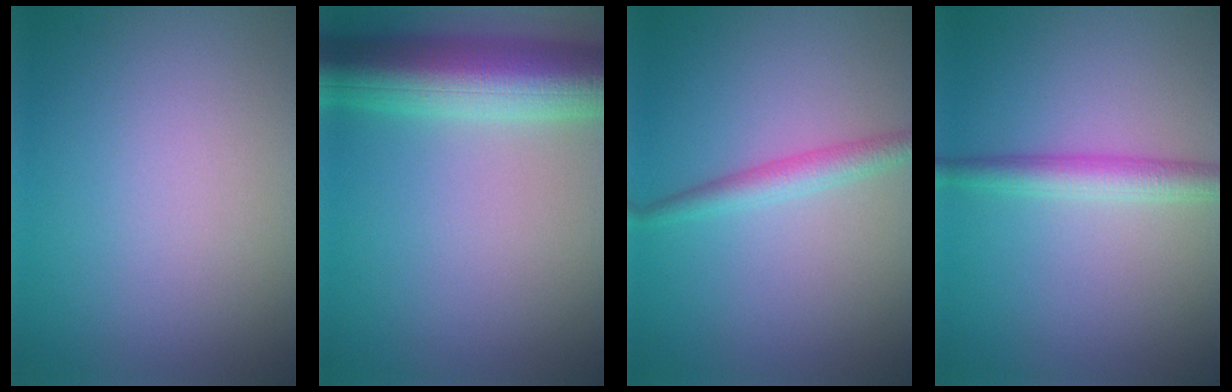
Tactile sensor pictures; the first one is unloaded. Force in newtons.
{"total": 9.6, "press": 9.6, "slide": 0.4}
{"total": 2.2, "press": 2.2, "slide": 0.0}
{"total": 3.0, "press": 3.0, "slide": 0.1}